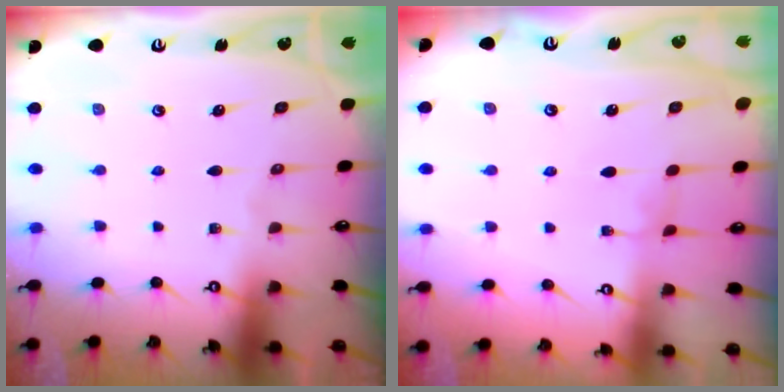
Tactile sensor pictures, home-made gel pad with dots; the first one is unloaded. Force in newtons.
{"total": 2.6, "press": 2.6, "slide": 0.2}